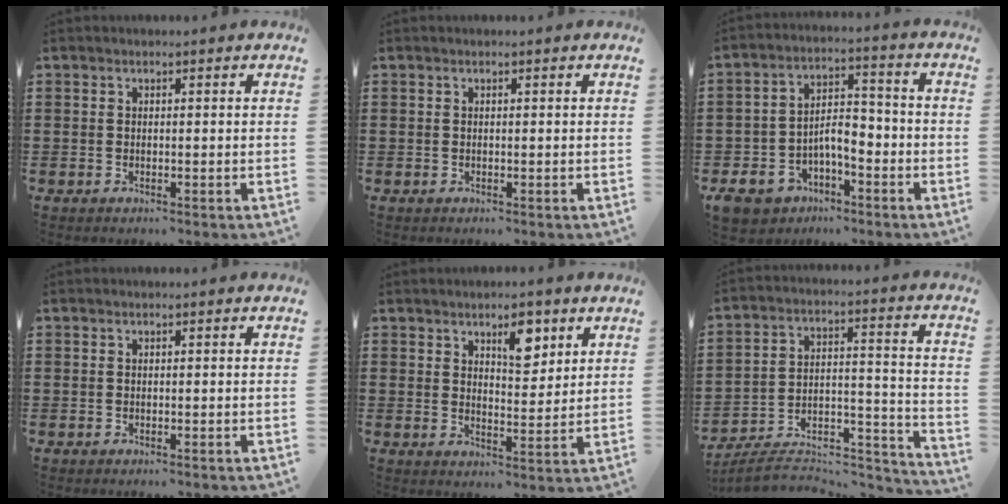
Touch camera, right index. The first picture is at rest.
{"total": 0.0}
{"total": 6.5, "force": [-3.7, 4.2, 3.4], "torque": [-0.075, 0.020, -0.073]}
{"total": 0.0}
{"total": 6.1, "force": [3.6, 2.9, 3.9], "torque": [-0.047, -0.005, 0.056]}
{"total": 7.8, "force": [-6.6, 2.6, 3.2], "torque": [-0.054, 0.010, -0.127]}